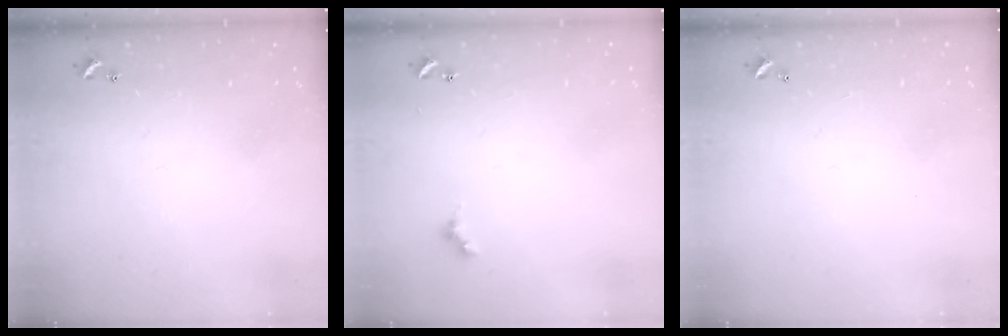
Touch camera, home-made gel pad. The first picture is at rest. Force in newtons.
{"total": 2.6, "press": 2.6, "slide": 0.5}
{"total": 2.8, "press": 2.8, "slide": 0.1}